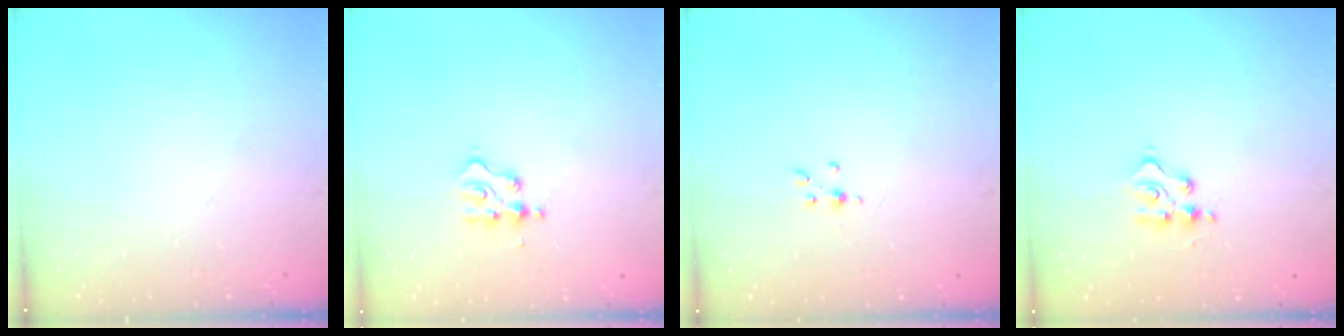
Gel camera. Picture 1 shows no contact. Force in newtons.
{"total": 3.3, "press": 3.3, "slide": 0.3}
{"total": 2.0, "press": 1.9, "slide": 0.5}
{"total": 5.1, "press": 5.1, "slide": 0.4}